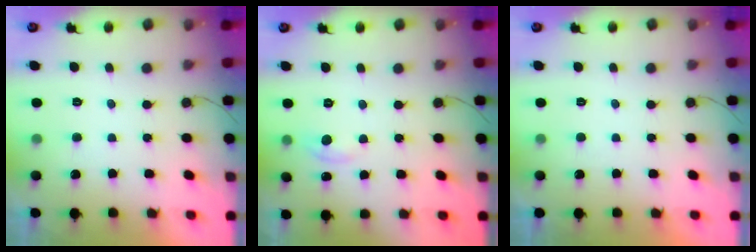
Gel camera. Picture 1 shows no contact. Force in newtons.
{"total": 3.6, "press": 3.6, "slide": 0.5}
{"total": 0.0}